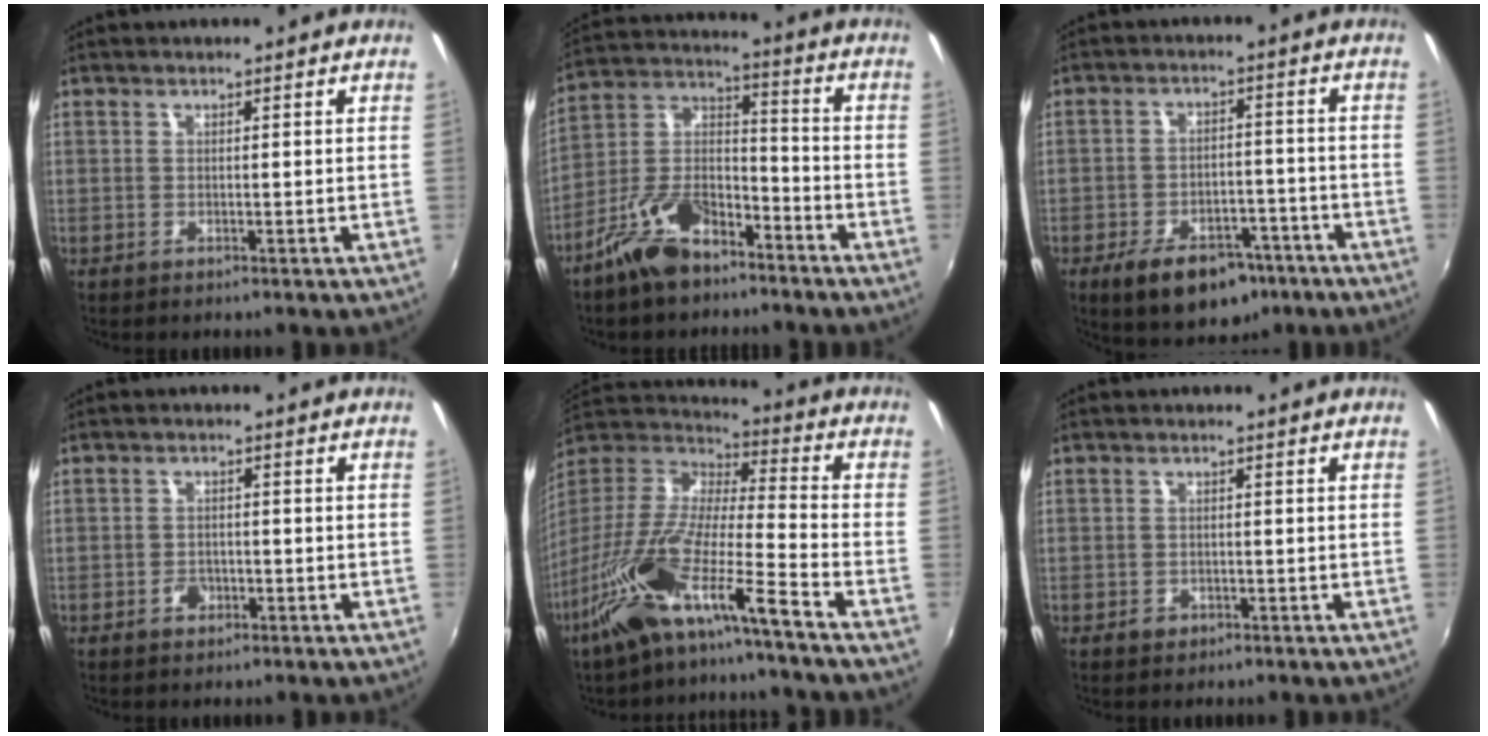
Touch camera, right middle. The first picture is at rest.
{"total": 12.5, "force": [-8.2, 6.1, 7.3], "torque": [-0.148, 0.021, -0.151]}
{"total": 12.8, "force": [-8.1, 6.9, 7.2], "torque": [-0.140, 0.001, -0.113]}
{"total": 2.5, "force": [-1.4, 1.8, 0.9], "torque": [-0.018, 0.002, -0.023]}
{"total": 16.1, "force": [-10.5, 1.1, 12.0], "torque": [-0.226, -0.023, -0.208]}
{"total": 1.5, "force": [-0.8, 1.2, 0.4], "torque": [-0.008, -0.002, -0.010]}